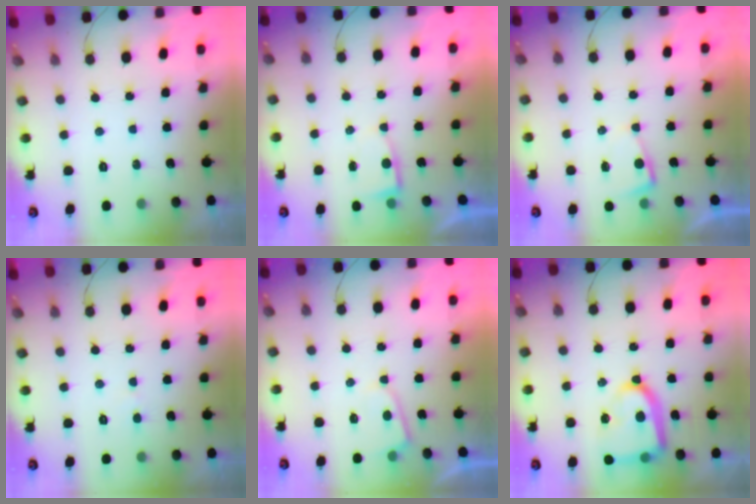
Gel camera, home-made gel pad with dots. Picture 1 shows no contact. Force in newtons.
{"total": 2.6, "press": 2.6, "slide": 0.3}
{"total": 2.0, "press": 2.0, "slide": 0.4}
{"total": 2.1, "press": 2.1, "slide": 0.1}
{"total": 3.0, "press": 2.9, "slide": 0.3}
{"total": 16.1, "press": 16.1, "slide": 1.7}